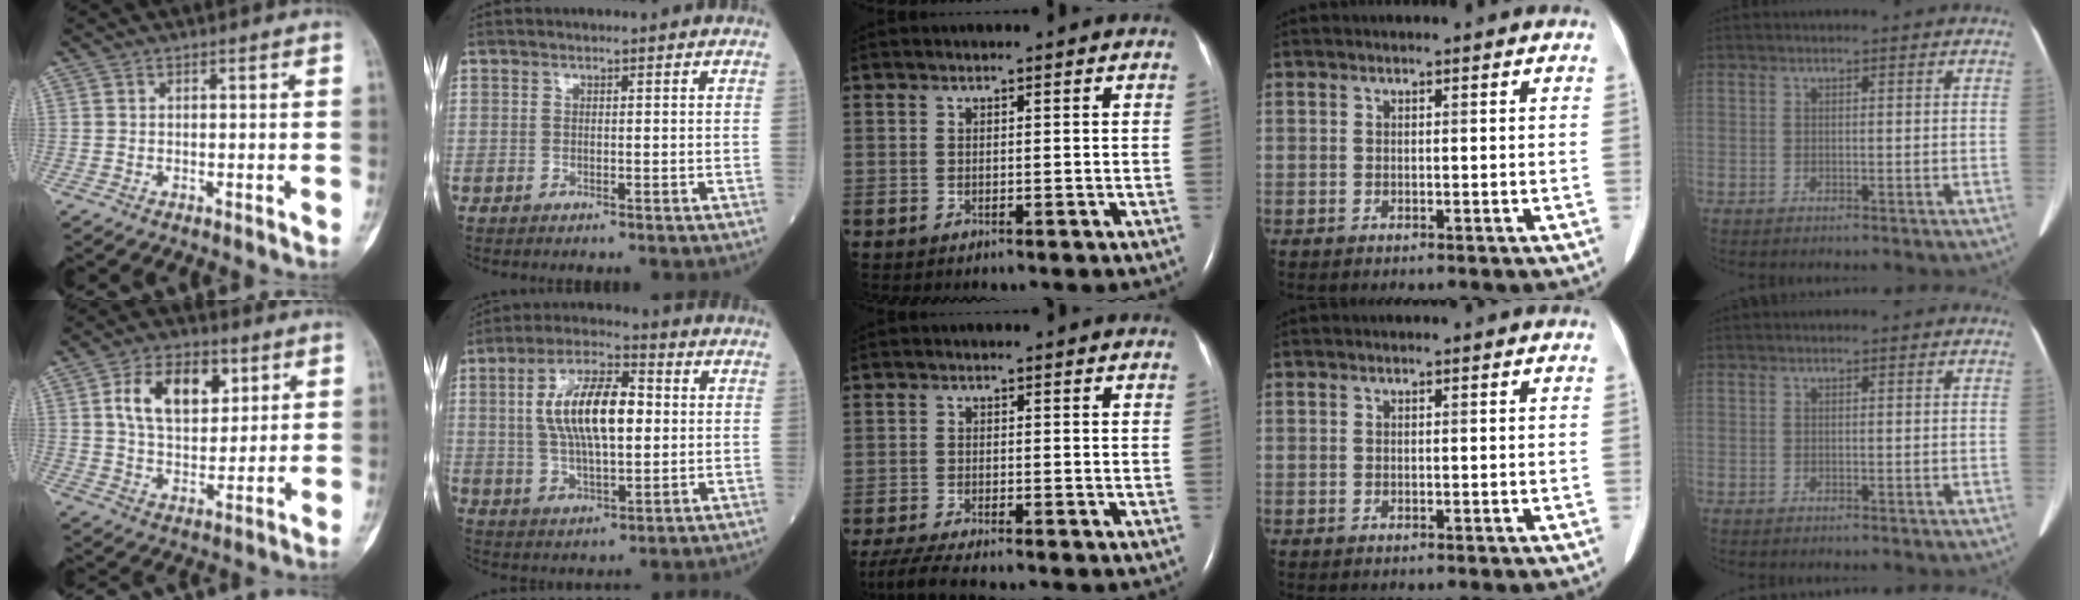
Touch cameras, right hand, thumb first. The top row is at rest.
{"thumb": {"total": 13.0, "force": [4.7, 7.8, 9.3], "torque": [-0.129, -0.012, 0.083]}, "index": {"total": 12.9, "force": [1.7, 4.6, 12.0], "torque": [-0.230, 0.017, 0.030]}, "middle": {"total": 5.0, "force": [-4.1, 0.3, 2.8], "torque": [-0.055, -0.017, -0.074]}}